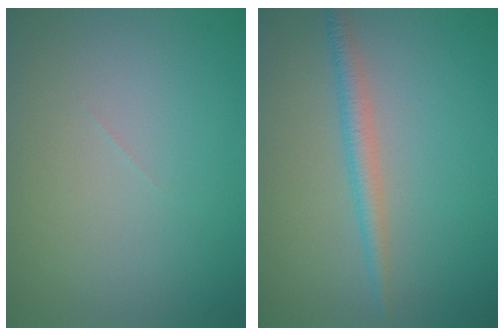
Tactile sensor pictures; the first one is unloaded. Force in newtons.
{"total": 2.1, "press": 2.1, "slide": 0.0}